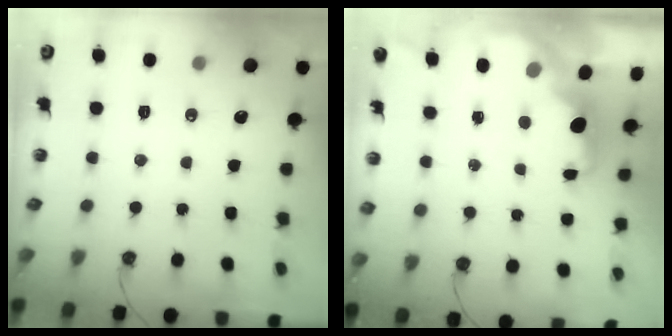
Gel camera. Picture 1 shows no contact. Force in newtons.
{"total": 2.1, "press": 1.9, "slide": 0.8}